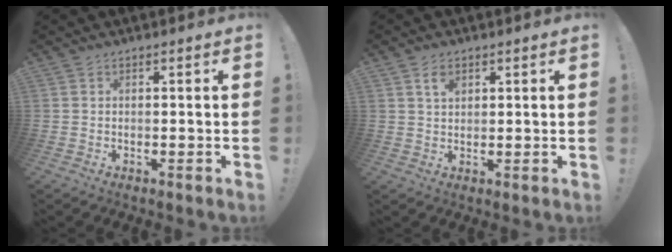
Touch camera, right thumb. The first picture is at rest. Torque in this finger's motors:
{"motor_torque": [-0.26, 0.26, -0.06, 0.10, 0.11]}